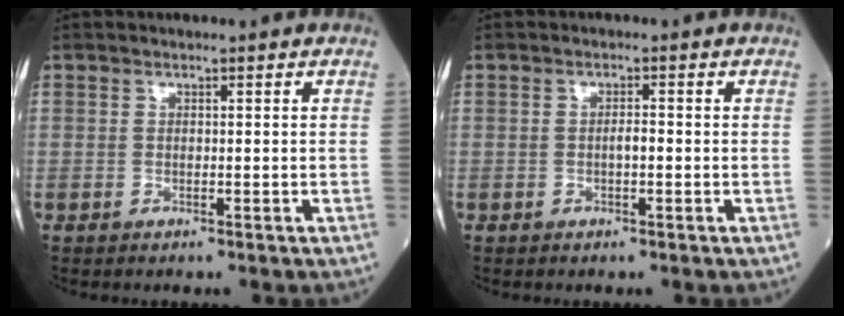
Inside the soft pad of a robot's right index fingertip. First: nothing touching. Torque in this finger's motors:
{"motor_torque": [0.36, 0.11, 0.14, 0.03]}